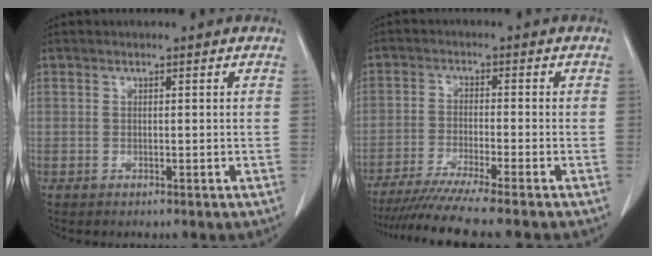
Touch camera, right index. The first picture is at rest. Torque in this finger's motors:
{"motor_torque": [1.10, -1.05, 0.52, 0.13]}